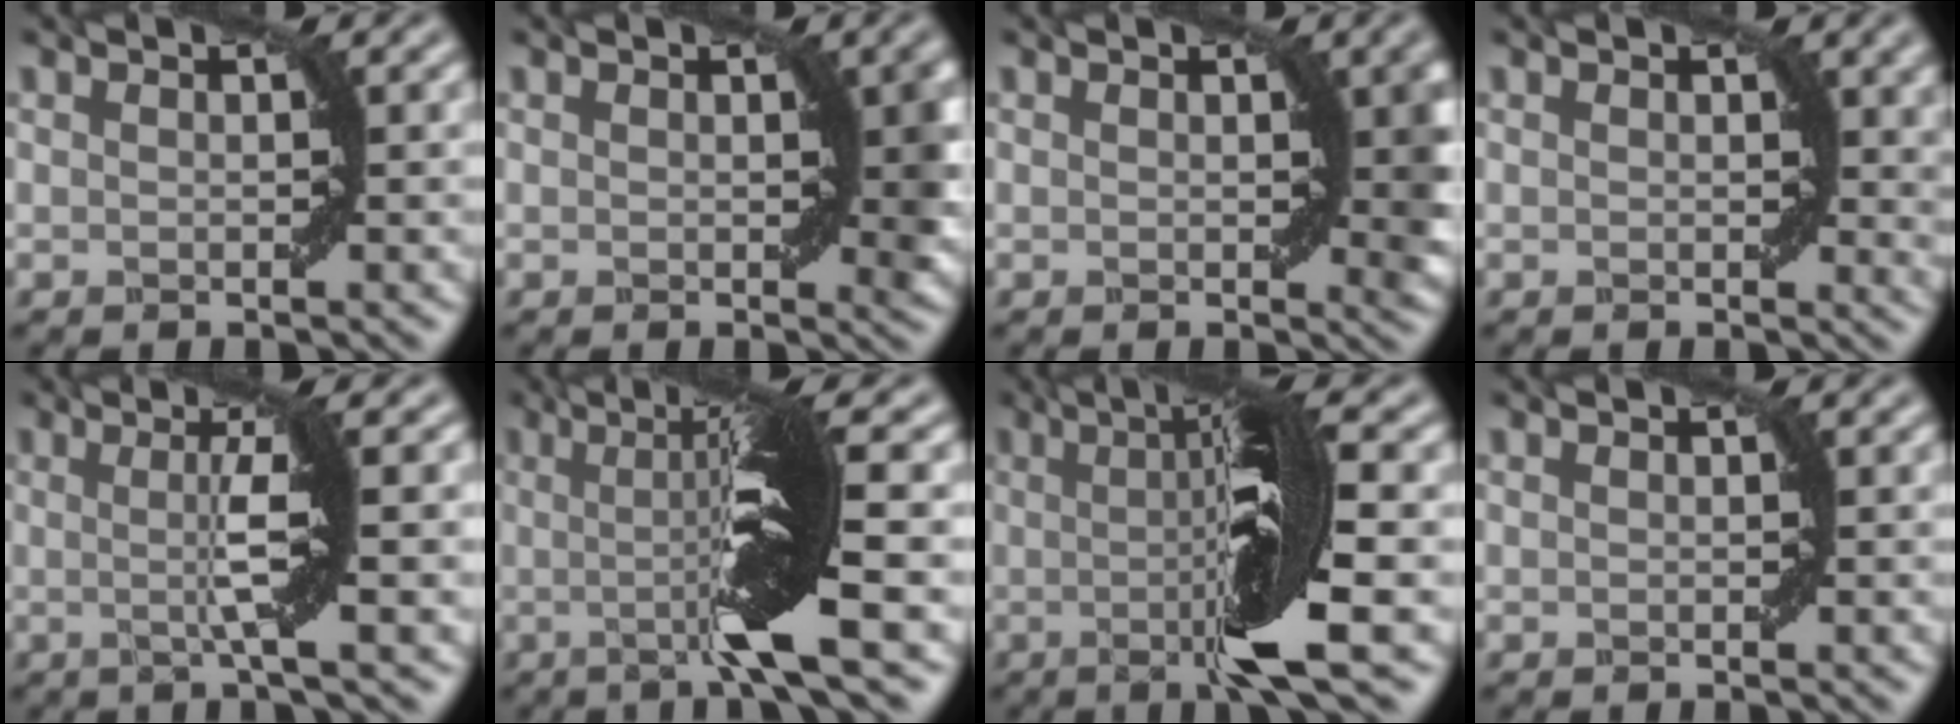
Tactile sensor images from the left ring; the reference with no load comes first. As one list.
[{"total": 2.6, "force": [0.4, 1.1, 2.3], "torque": [-0.020, -0.005, 0.007]}, {"total": 3.0, "force": [0.5, 1.4, 2.6], "torque": [-0.021, -0.005, 0.008]}, {"total": 2.3, "force": [0.7, 1.4, 1.7], "torque": [-0.015, -0.005, 0.010]}, {"total": 4.7, "force": [0.2, 0.4, 4.7], "torque": [-0.077, 0.000, 0.002]}, {"total": 8.8, "force": [-0.4, 1.1, 8.8], "torque": [-0.135, -0.004, -0.011]}, {"total": 9.8, "force": [-0.2, 1.6, 9.7], "torque": [-0.140, -0.007, -0.004]}, {"total": 0.0}]